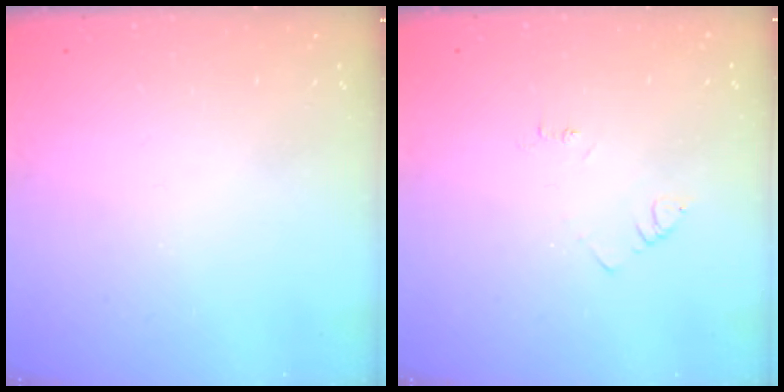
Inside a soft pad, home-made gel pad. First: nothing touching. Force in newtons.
{"total": 2.9, "press": 2.9, "slide": 0.4}